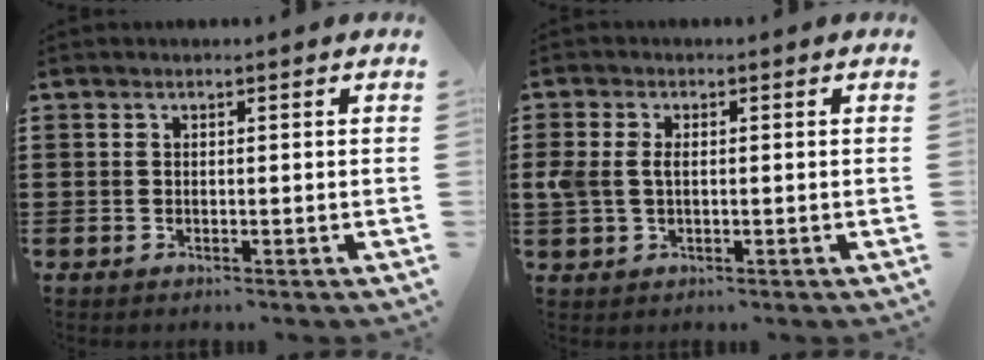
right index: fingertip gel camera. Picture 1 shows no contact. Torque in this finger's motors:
{"motor_torque": [0.21, -0.19, 0.11, 0.07]}